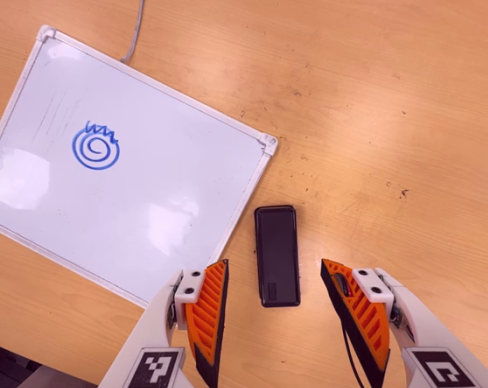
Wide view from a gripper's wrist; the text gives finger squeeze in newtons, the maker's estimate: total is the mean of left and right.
{"total": 0.0}